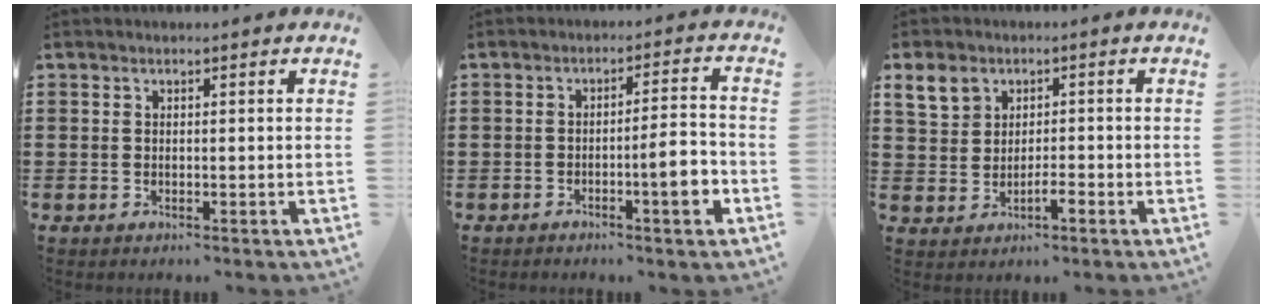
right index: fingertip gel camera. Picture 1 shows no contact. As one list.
[{"total": 6.4, "force": [-2.4, 0.9, 5.8], "torque": [-0.085, -0.004, -0.043]}, {"total": 4.6, "force": [0.8, 3.6, 2.9], "torque": [-0.069, 0.014, 0.014]}]